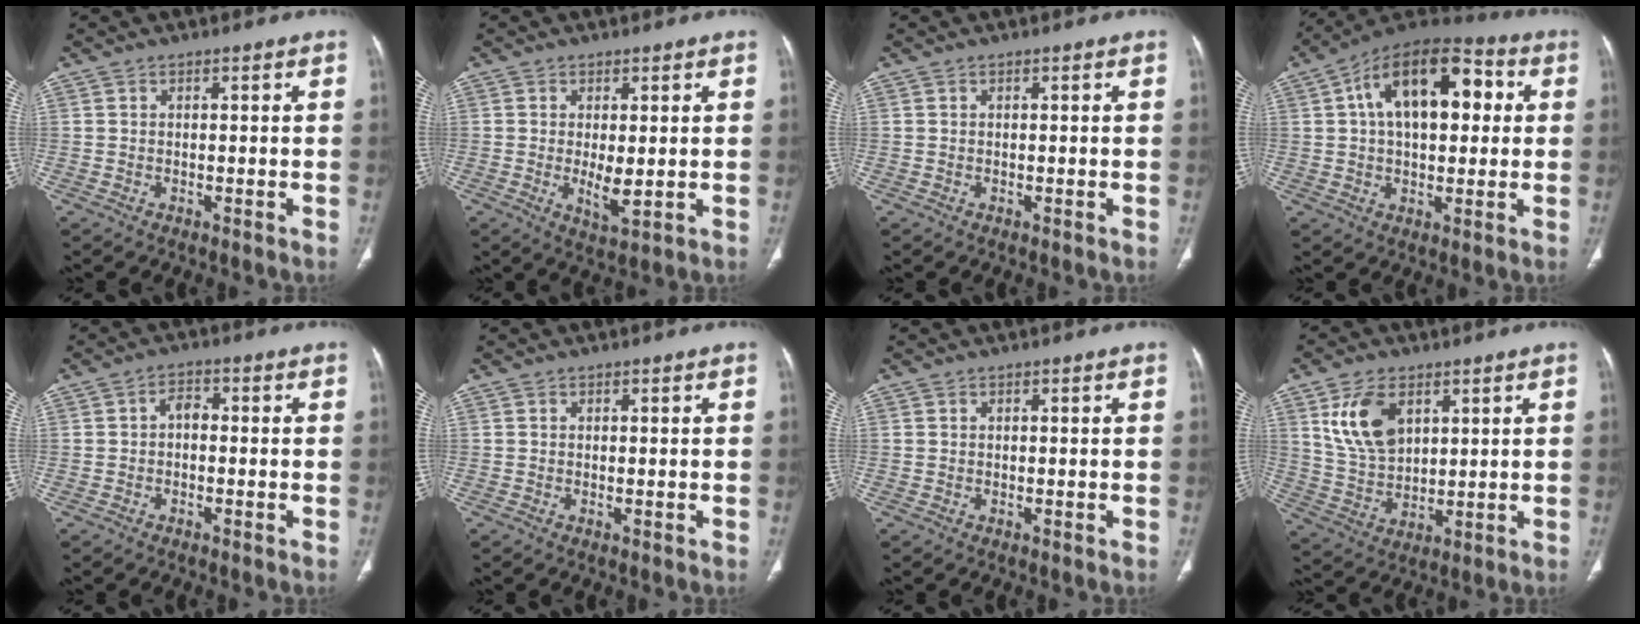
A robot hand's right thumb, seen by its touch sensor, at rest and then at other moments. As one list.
[{"total": 4.7, "force": [-0.2, 1.9, 4.3], "torque": [-0.074, -0.015, 0.003]}, {"total": 0.0}, {"total": 19.0, "force": [4.1, 10.6, 15.2], "torque": [-0.209, 0.028, 0.055]}, {"total": 2.5, "force": [-0.3, 1.7, 1.9], "torque": [-0.022, 0.013, -0.013]}, {"total": 0.0}, {"total": 0.0}, {"total": 11.3, "force": [4.7, 6.9, 7.5], "torque": [-0.126, -0.017, 0.101]}]